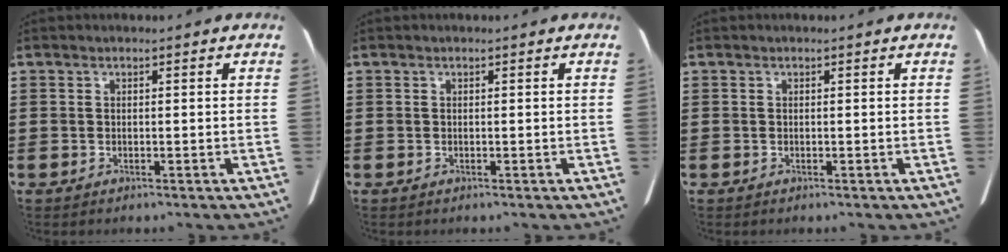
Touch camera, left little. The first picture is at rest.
{"total": 0.0}
{"total": 0.0}